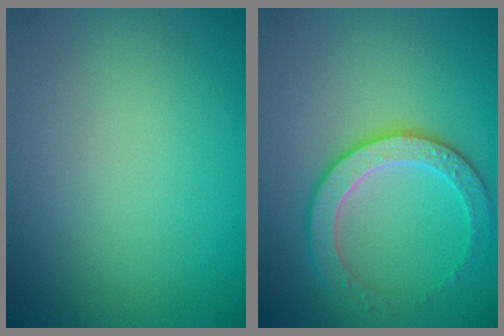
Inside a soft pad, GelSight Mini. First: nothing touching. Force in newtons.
{"total": 3.6, "press": 3.5, "slide": 0.8}